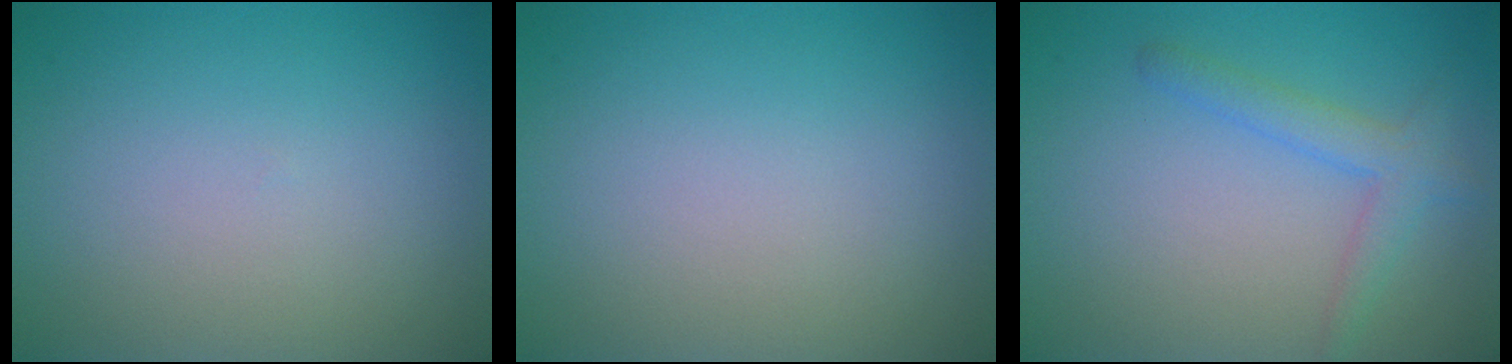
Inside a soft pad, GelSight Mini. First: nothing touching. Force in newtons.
{"total": 0.0}
{"total": 2.5, "press": 2.5, "slide": 0.1}